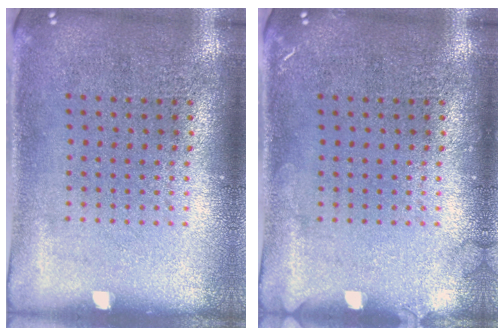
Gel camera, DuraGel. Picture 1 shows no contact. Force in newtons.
{"total": 0.8, "press": 0.8, "slide": 0.1}